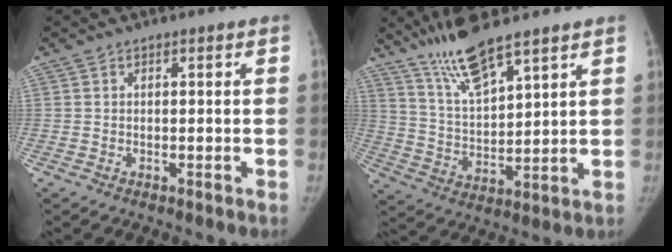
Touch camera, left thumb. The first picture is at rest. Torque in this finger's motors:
{"motor_torque": [0.06, -0.06, 0.16, -0.15, 0.10]}